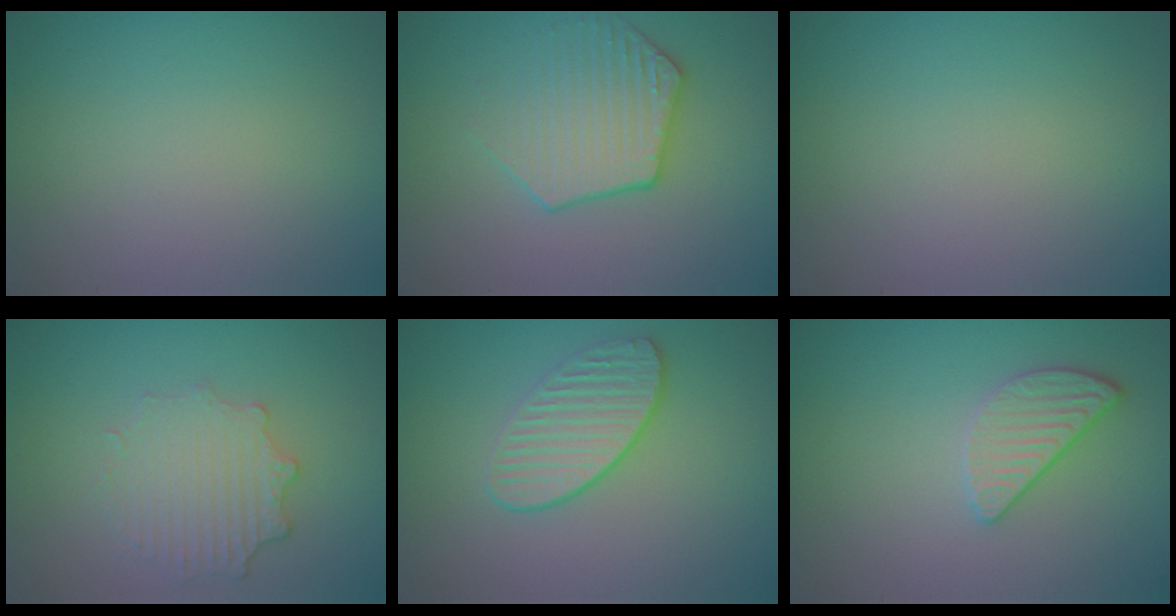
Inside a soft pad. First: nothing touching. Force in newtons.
{"total": 3.4, "press": 3.1, "slide": 1.1}
{"total": 0.0}
{"total": 2.8, "press": 2.5, "slide": 1.4}
{"total": 2.7, "press": 2.4, "slide": 1.2}
{"total": 2.4, "press": 2.2, "slide": 0.9}